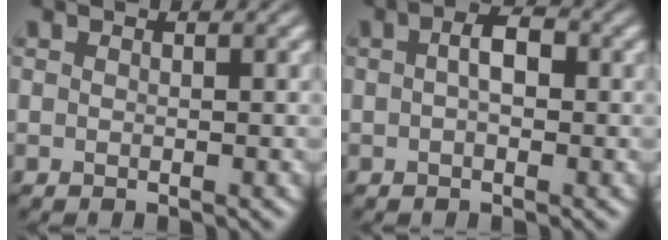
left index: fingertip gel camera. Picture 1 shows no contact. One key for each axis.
{"total": 2.5, "fx": 0.2, "fy": 1.2, "fz": 2.2, "tx": -0.037, "ty": 0.006, "tz": -0.001}